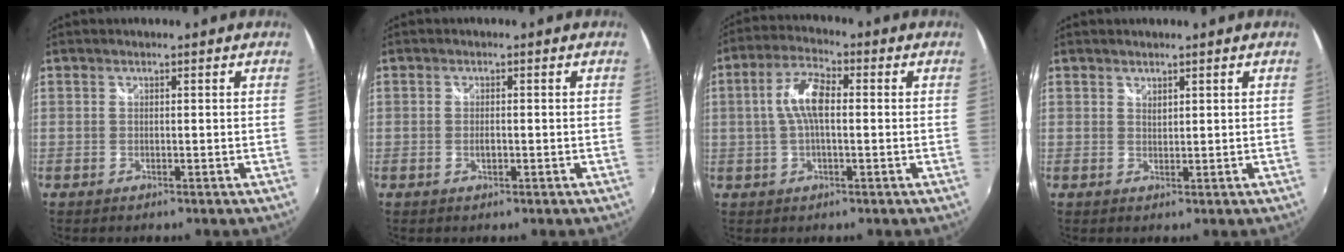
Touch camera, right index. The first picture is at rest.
{"total": 1.3, "force": [-0.4, 0.6, 1.1], "torque": [-0.020, 0.002, -0.006]}
{"total": 7.4, "force": [0.3, 2.8, 6.8], "torque": [-0.139, 0.016, 0.003]}
{"total": 1.0, "force": [0.8, 0.4, 0.2], "torque": [-0.001, 0.001, 0.015]}